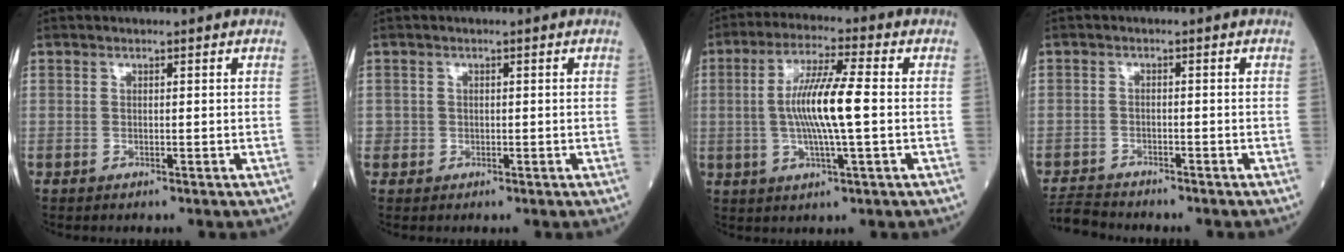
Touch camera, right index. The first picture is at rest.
{"total": 0.7, "force": [-0.2, 0.7, 0.0], "torque": [0.007, 0.005, -0.006]}
{"total": 10.3, "force": [-0.1, 0.5, 10.3], "torque": [-0.198, 0.003, -0.007]}
{"total": 3.8, "force": [-3.7, 0.6, -0.3], "torque": [0.003, -0.015, -0.071]}